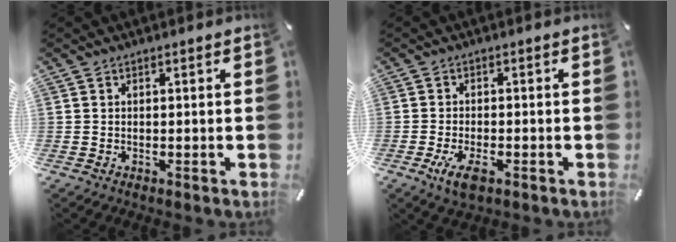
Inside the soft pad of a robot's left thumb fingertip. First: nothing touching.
{"total": 5.0, "force": [-2.4, 2.2, 3.8], "torque": [-0.077, 0.002, -0.042]}